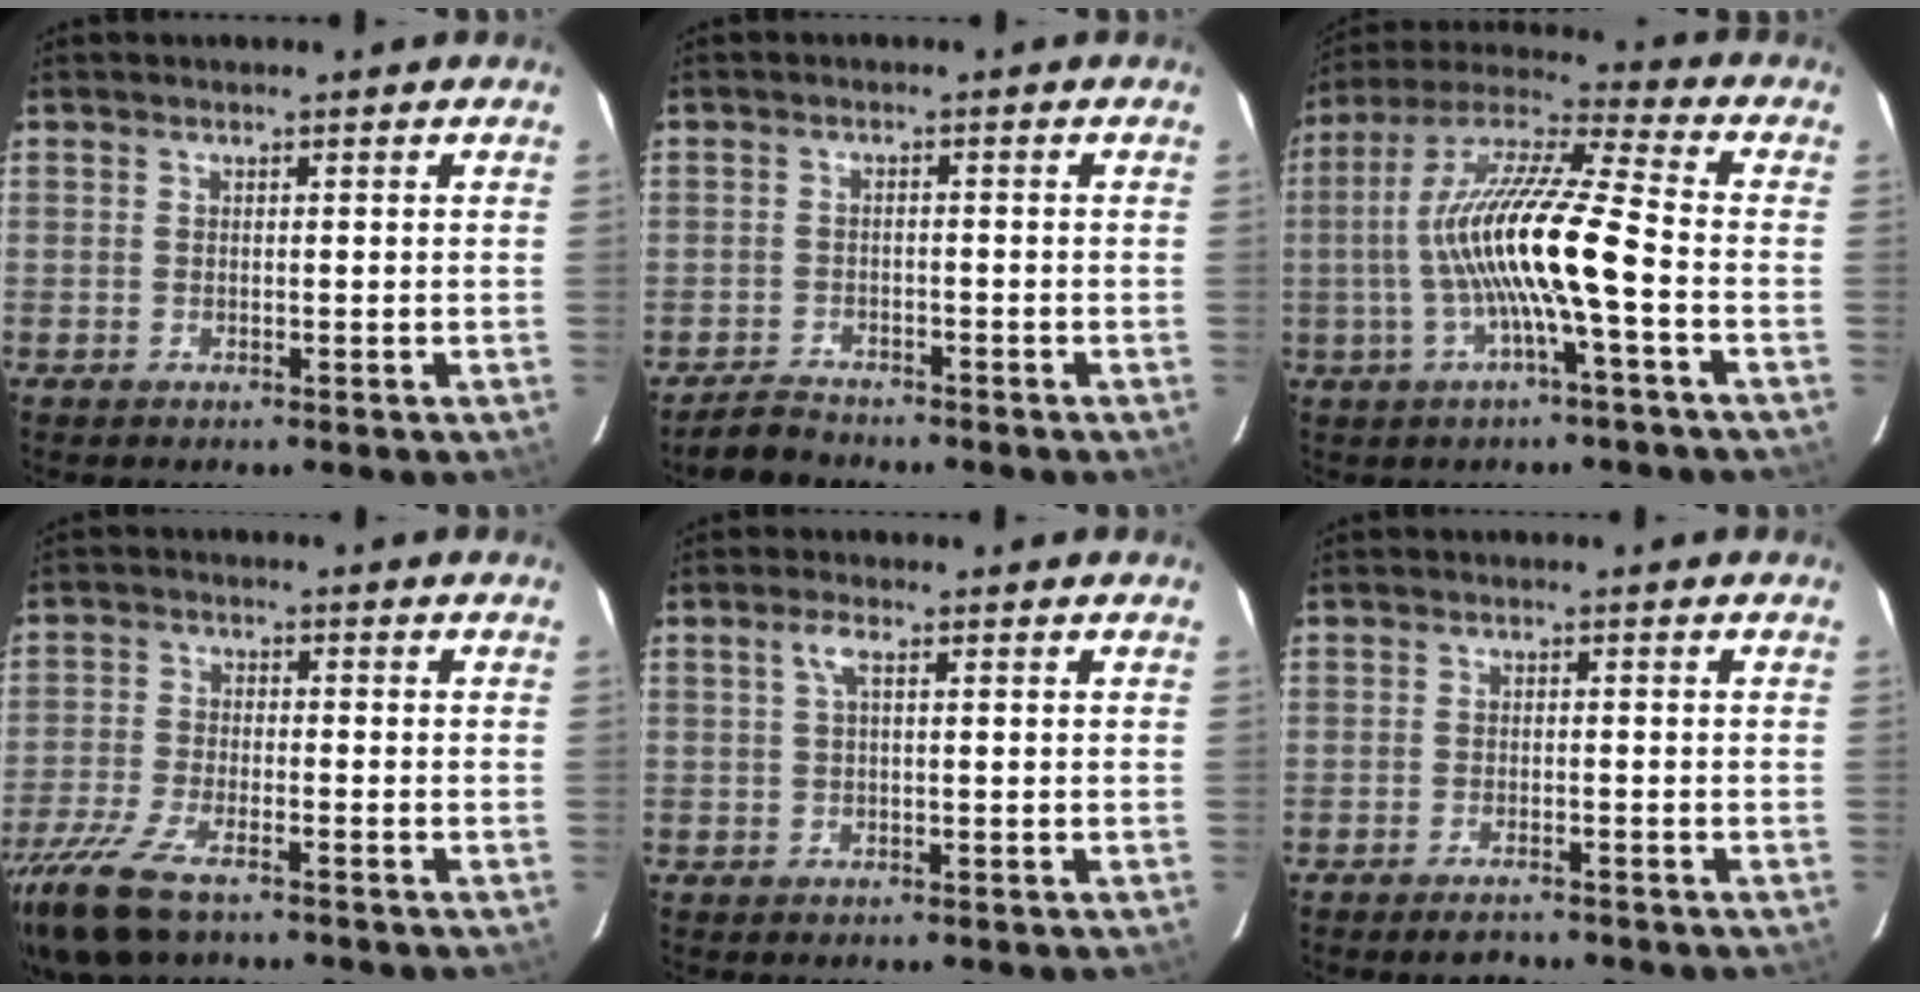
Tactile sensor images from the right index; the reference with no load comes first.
{"total": 3.5, "force": [-3.1, 1.6, 0.1], "torque": [-0.015, 0.011, -0.055]}
{"total": 15.4, "force": [-3.1, 0.9, 15.0], "torque": [-0.284, 0.008, -0.061]}
{"total": 12.6, "force": [-9.3, 4.2, 7.4], "torque": [-0.182, -0.039, -0.180]}
{"total": 2.0, "force": [0.5, 0.2, 2.0], "torque": [-0.040, 0.006, 0.007]}
{"total": 3.4, "force": [-3.0, 1.0, 1.2], "torque": [-0.028, -0.001, -0.047]}